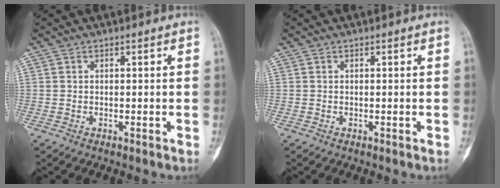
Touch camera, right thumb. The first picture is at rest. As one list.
[{"total": 0.0}]